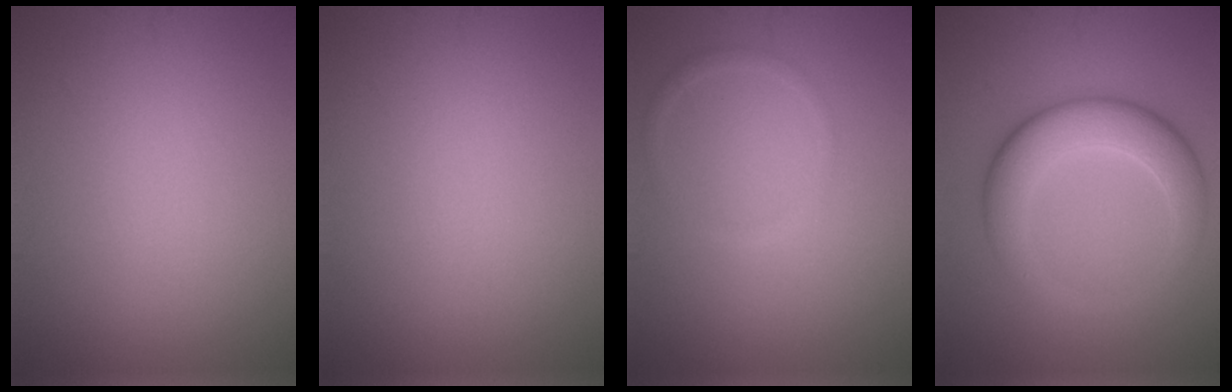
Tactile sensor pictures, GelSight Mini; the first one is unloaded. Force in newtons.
{"total": 0.0}
{"total": 1.0, "press": 1.0, "slide": 0.1}
{"total": 6.3, "press": 6.3, "slide": 0.5}